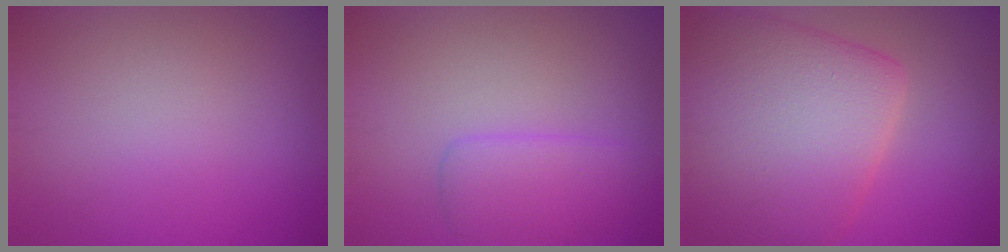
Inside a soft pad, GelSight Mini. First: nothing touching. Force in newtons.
{"total": 2.8, "press": 2.8, "slide": 0.2}
{"total": 10.8, "press": 10.8, "slide": 0.4}